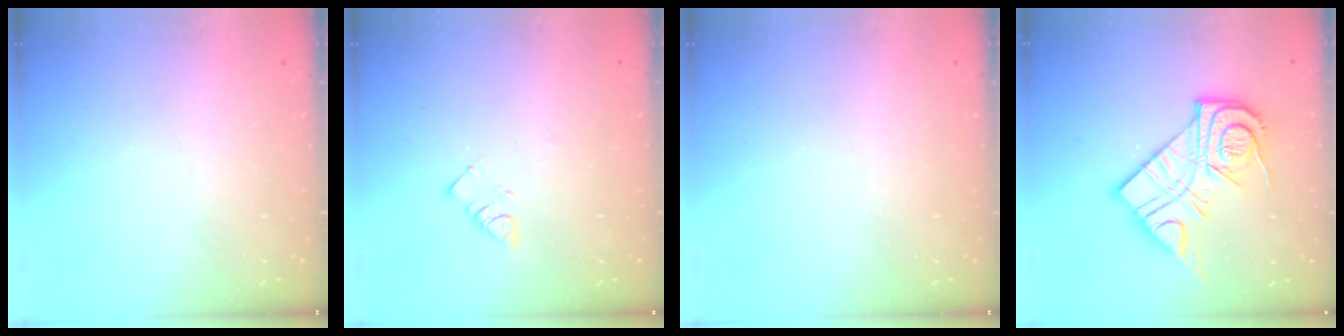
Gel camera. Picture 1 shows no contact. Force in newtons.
{"total": 3.2, "press": 3.2, "slide": 0.4}
{"total": 0.0}
{"total": 16.7, "press": 16.6, "slide": 1.5}